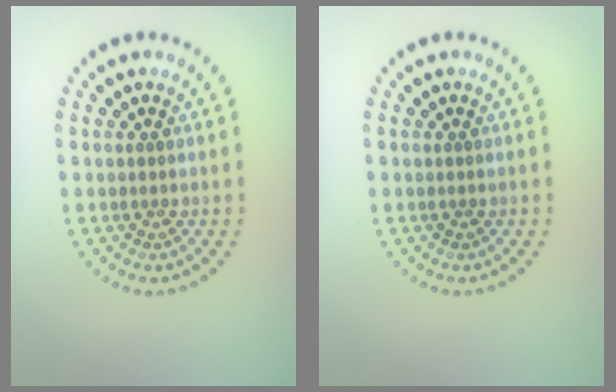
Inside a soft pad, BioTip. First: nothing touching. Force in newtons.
{"total": 0.0}